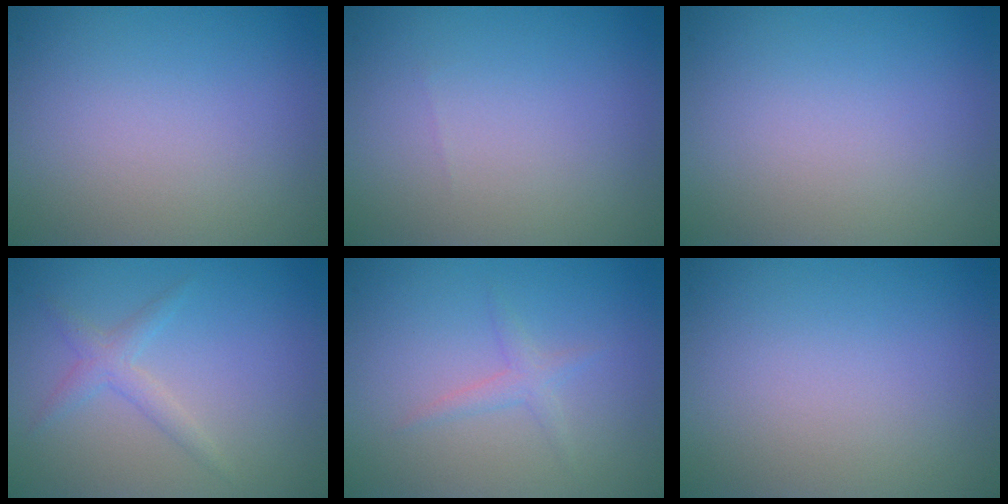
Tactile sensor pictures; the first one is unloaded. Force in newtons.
{"total": 0.0}
{"total": 0.0}
{"total": 1.7, "press": 1.7, "slide": 0.0}
{"total": 1.3, "press": 1.3, "slide": 0.0}
{"total": 0.0}